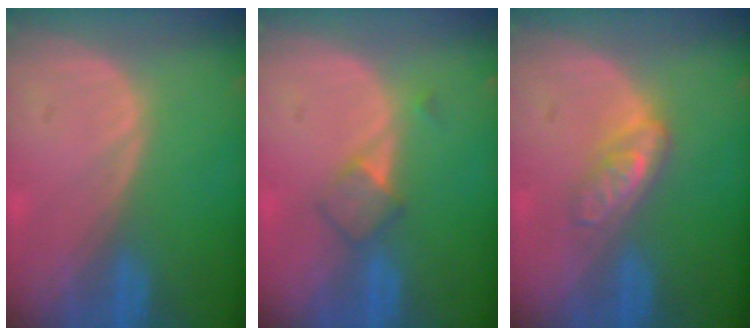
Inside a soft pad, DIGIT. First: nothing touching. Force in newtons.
{"total": 3.2, "press": 3.0, "slide": 1.2}
{"total": 4.7, "press": 4.2, "slide": 2.2}